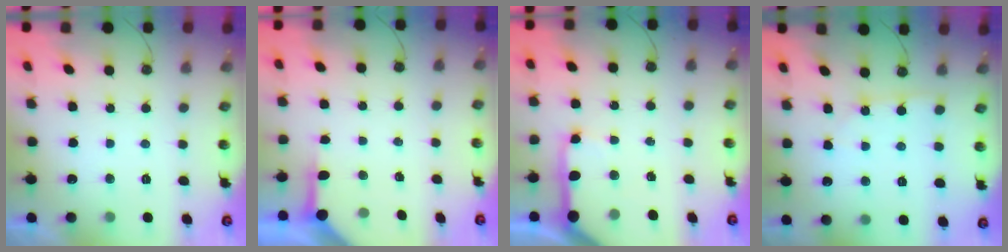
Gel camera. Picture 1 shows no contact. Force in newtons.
{"total": 4.0, "press": 3.9, "slide": 0.5}
{"total": 11.5, "press": 11.5, "slide": 1.3}
{"total": 2.6, "press": 2.6, "slide": 0.3}